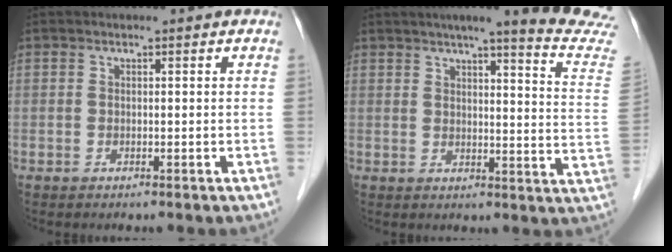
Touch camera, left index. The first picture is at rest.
{"total": 17.3, "force": [15.5, -1.1, 7.6], "torque": [-0.096, -0.081, 0.169]}